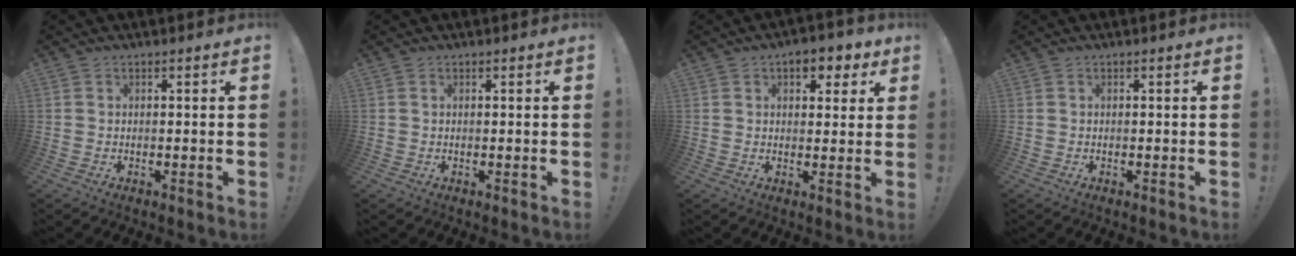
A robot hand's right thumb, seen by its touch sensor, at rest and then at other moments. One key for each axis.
{"total": 0.0}
{"total": 6.1, "fx": 3.1, "fy": 3.8, "fz": 3.7, "tx": -0.037, "ty": -0.008, "tz": 0.049}
{"total": 0.0}